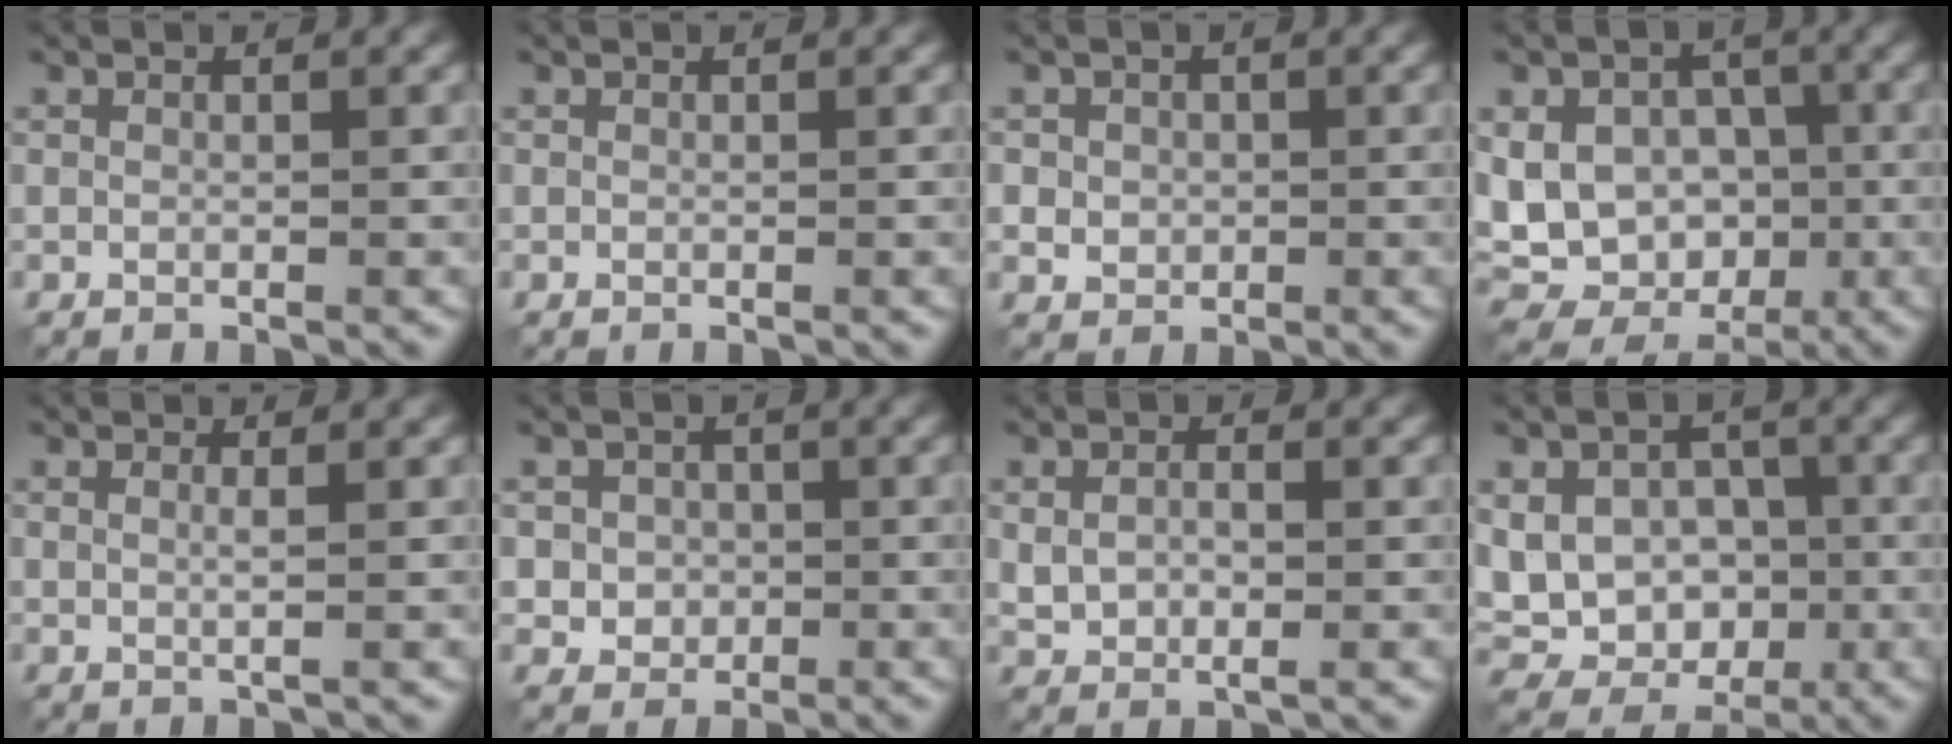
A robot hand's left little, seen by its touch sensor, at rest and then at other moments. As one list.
[{"total": 0.0}, {"total": 1.7, "force": [0.1, 1.6, 0.6], "torque": [-0.006, -0.004, 0.004]}, {"total": 12.4, "force": [-0.9, 10.6, 6.4], "torque": [-0.107, 0.028, -0.024]}, {"total": 1.1, "force": [0.3, 0.3, 1.0], "torque": [-0.017, 0.000, 0.002]}, {"total": 2.6, "force": [-0.1, 2.4, 0.9], "torque": [-0.005, -0.004, -0.007]}, {"total": 3.1, "force": [0.2, 1.9, 2.5], "torque": [-0.056, -0.002, 0.004]}, {"total": 9.5, "force": [-0.5, 7.7, 5.5], "torque": [-0.074, 0.005, -0.012]}]